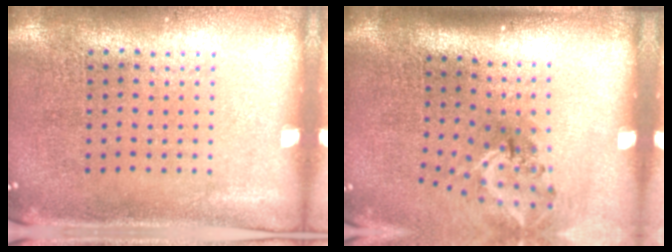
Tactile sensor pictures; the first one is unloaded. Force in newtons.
{"total": 1.9, "press": 1.3, "slide": 1.4}